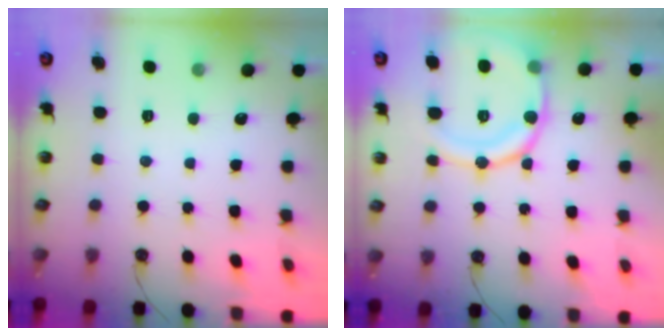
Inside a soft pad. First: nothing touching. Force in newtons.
{"total": 16.6, "press": 16.5, "slide": 1.9}